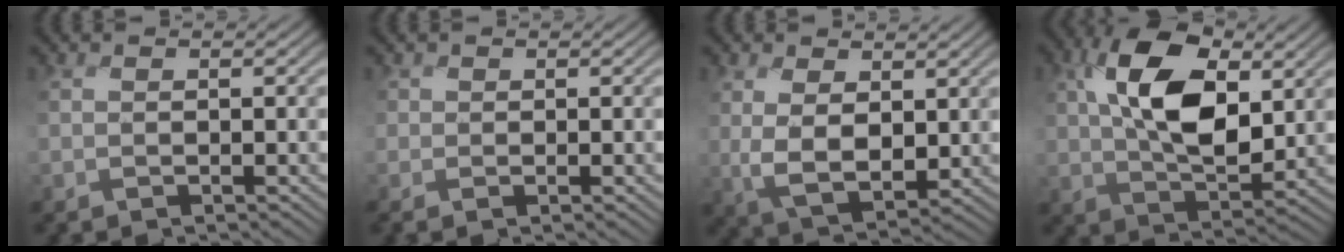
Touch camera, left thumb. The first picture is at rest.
{"total": 0.7, "force": [0.1, 0.2, -0.6], "torque": [0.015, -0.004, -0.001]}
{"total": 5.8, "force": [1.2, 3.4, 4.5], "torque": [-0.107, -0.015, 0.021]}
{"total": 11.8, "force": [3.0, 6.8, 9.1], "torque": [-0.189, 0.010, 0.047]}